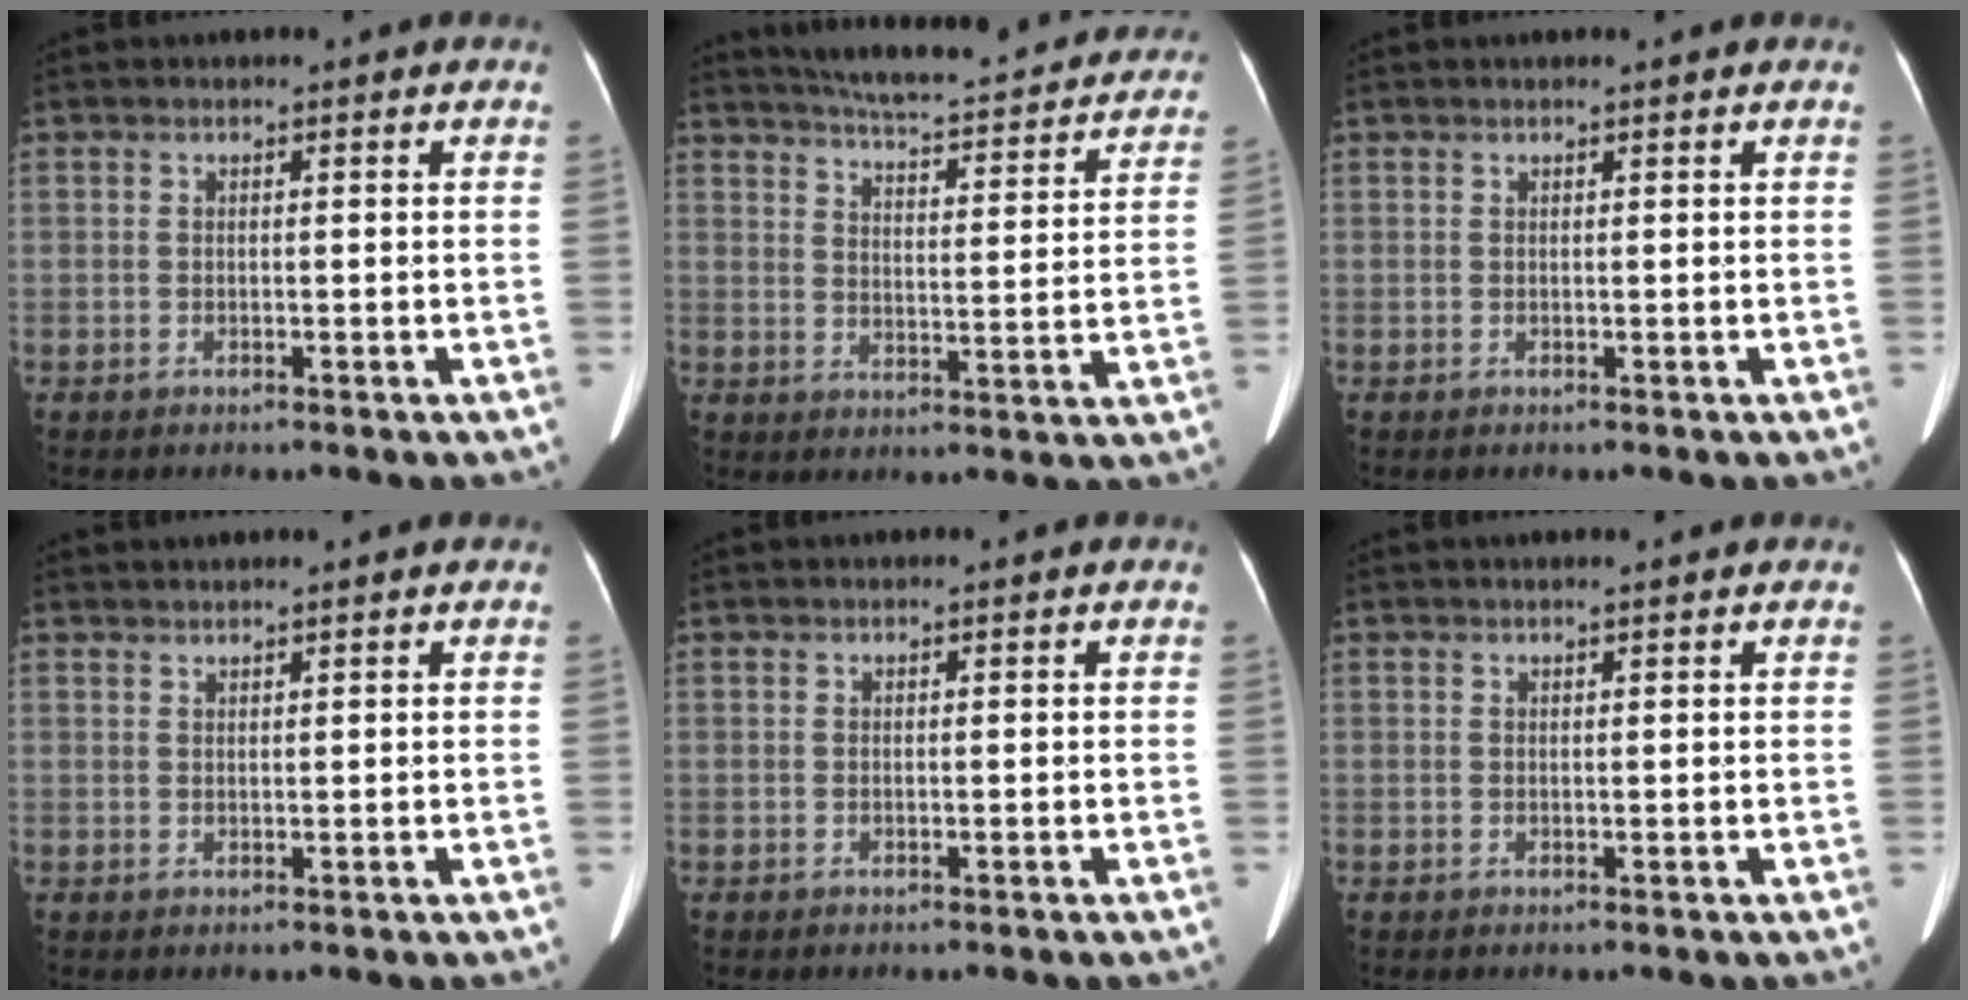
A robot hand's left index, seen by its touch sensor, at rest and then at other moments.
{"total": 23.5, "force": [21.5, 4.0, 8.6], "torque": [-0.129, -0.025, 0.265]}
{"total": 1.1, "force": [1.0, -0.1, 0.4], "torque": [-0.009, 0.011, 0.014]}
{"total": 2.2, "force": [2.1, -0.2, 0.7], "torque": [-0.009, 0.022, 0.037]}
{"total": 0.0}
{"total": 2.3, "force": [2.0, 0.0, 1.0], "torque": [-0.012, 0.015, 0.026]}